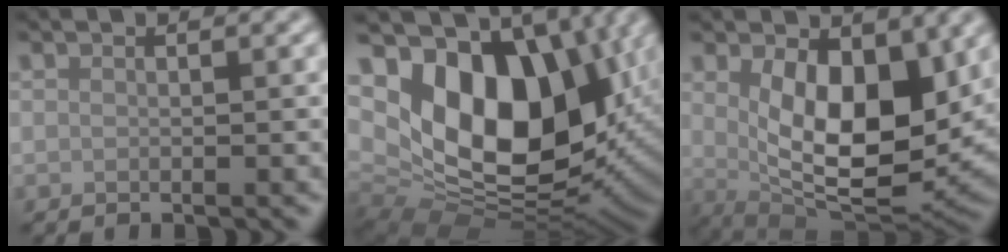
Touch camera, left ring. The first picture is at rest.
{"total": 16.3, "force": [3.3, 10.6, 12.0], "torque": [-0.202, -0.007, 0.063]}
{"total": 9.9, "force": [2.0, 5.0, 8.3], "torque": [-0.142, -0.024, 0.045]}